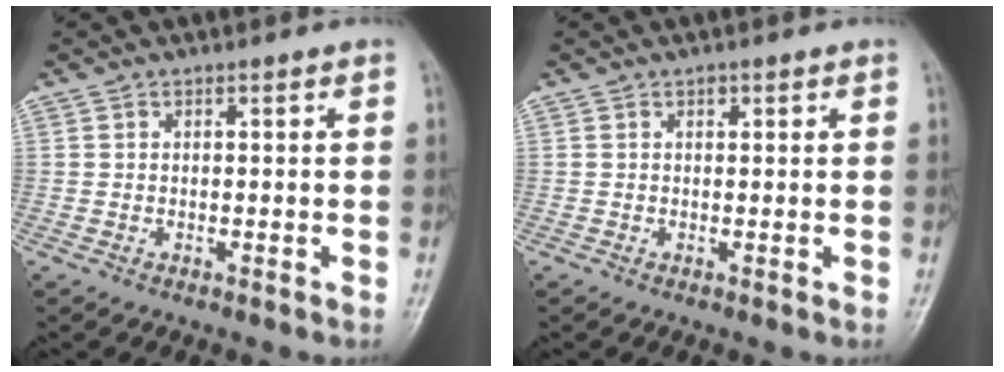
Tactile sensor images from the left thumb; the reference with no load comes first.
{"total": 1.2, "force": [0.5, 0.7, 0.8], "torque": [-0.004, 0.001, 0.006]}